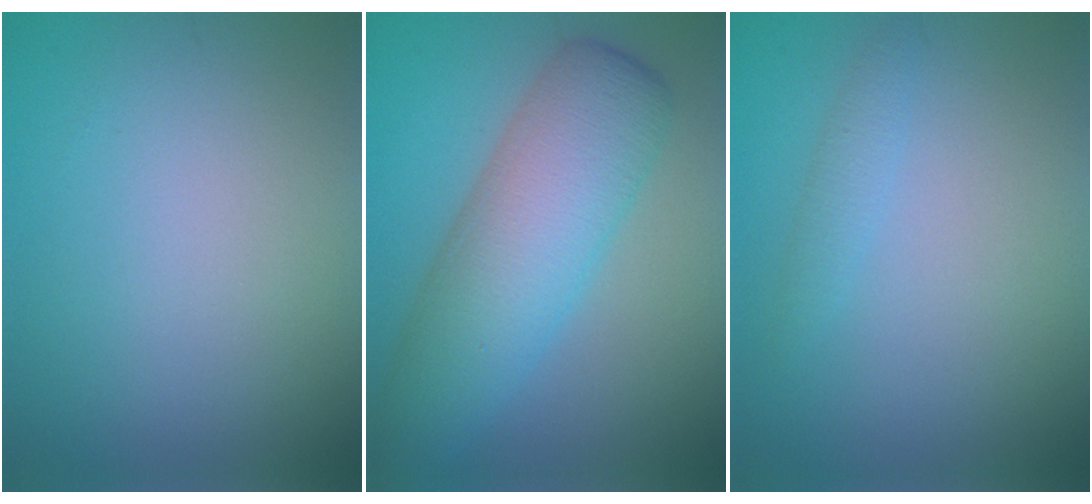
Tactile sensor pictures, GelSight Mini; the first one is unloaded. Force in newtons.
{"total": 9.0, "press": 9.0, "slide": 0.3}
{"total": 1.3, "press": 1.3, "slide": 0.1}